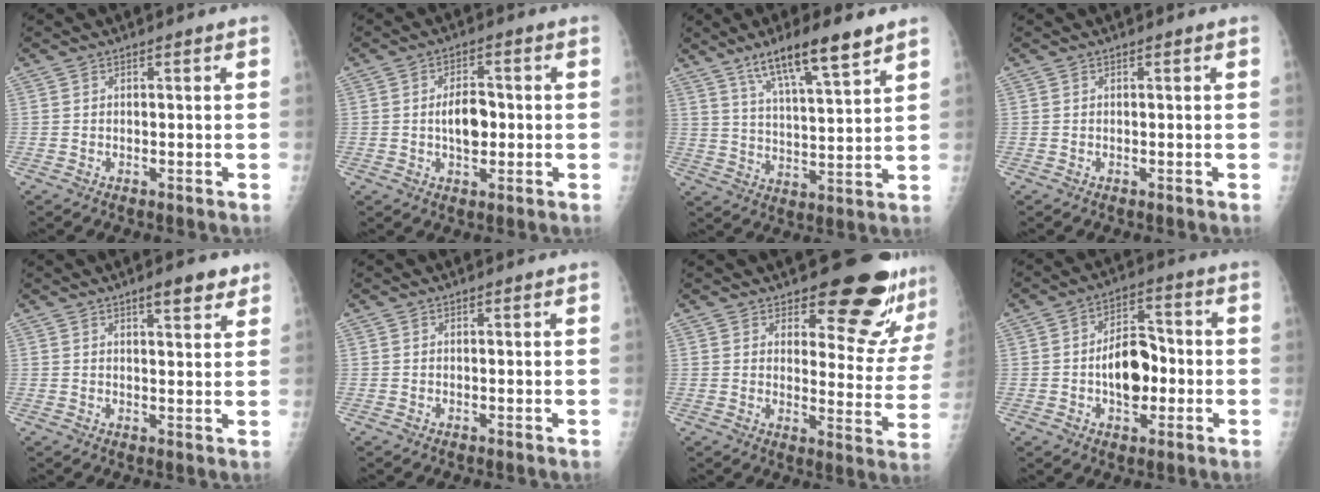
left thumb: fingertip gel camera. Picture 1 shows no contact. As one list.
[{"total": 5.9, "force": [-0.3, 3.4, 4.8], "torque": [-0.067, 0.007, -0.006]}, {"total": 12.6, "force": [8.2, 1.8, 9.4], "torque": [-0.157, -0.035, 0.146]}, {"total": 0.0}, {"total": 5.1, "force": [3.4, 1.5, 3.5], "torque": [-0.036, -0.016, 0.044]}, {"total": 0.0}, {"total": 16.1, "force": [13.1, 5.2, 7.7], "torque": [-0.052, -0.109, 0.154]}, {"total": 10.2, "force": [-1.5, 6.5, 7.8], "torque": [-0.091, 0.026, -0.029]}]